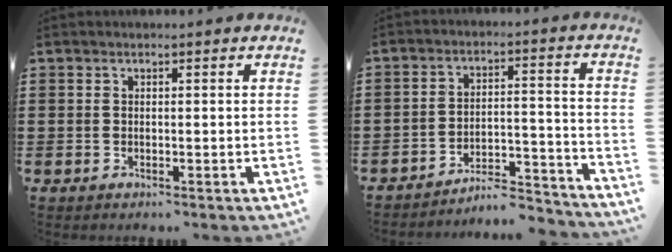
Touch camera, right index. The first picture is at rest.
{"total": 6.0, "force": [-5.7, 0.8, 1.5], "torque": [-0.023, 0.006, -0.113]}